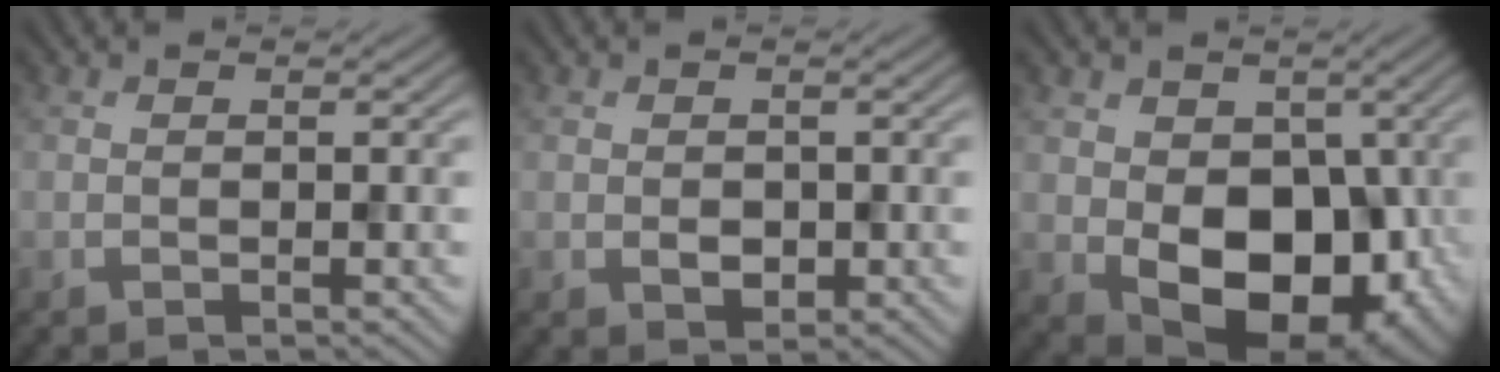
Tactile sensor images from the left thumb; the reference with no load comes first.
{"total": 1.7, "force": [-0.1, 1.4, 1.0], "torque": [-0.025, -0.008, 0.000]}
{"total": 12.6, "force": [-1.6, 8.9, 8.8], "torque": [-0.146, -0.037, -0.019]}